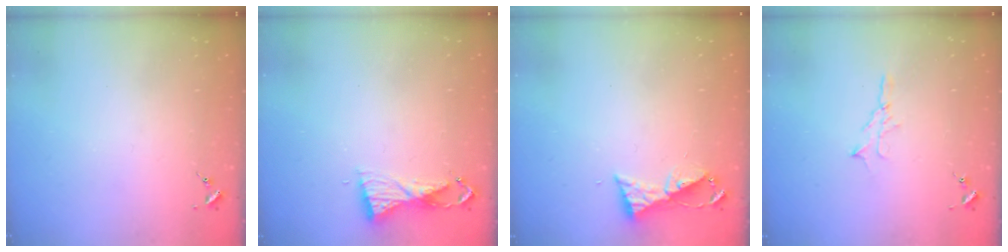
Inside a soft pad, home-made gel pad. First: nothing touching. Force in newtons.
{"total": 6.2, "press": 6.1, "slide": 0.6}
{"total": 6.4, "press": 6.4, "slide": 0.6}
{"total": 4.7, "press": 4.7, "slide": 0.5}